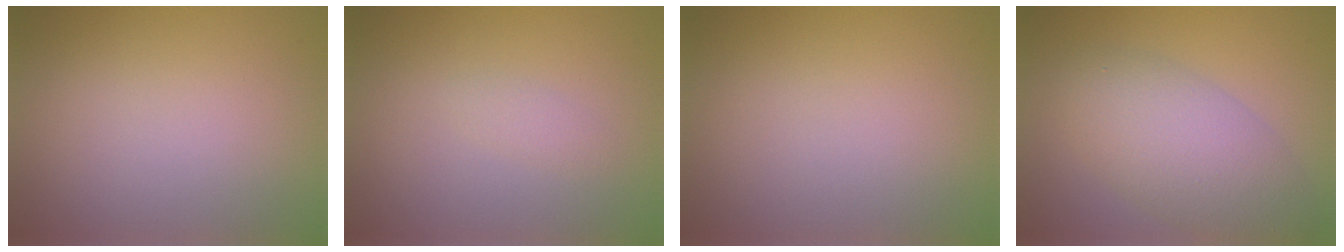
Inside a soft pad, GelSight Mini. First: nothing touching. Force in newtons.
{"total": 0.8, "press": 0.8, "slide": 0.1}
{"total": 0.0}
{"total": 6.0, "press": 6.0, "slide": 0.2}